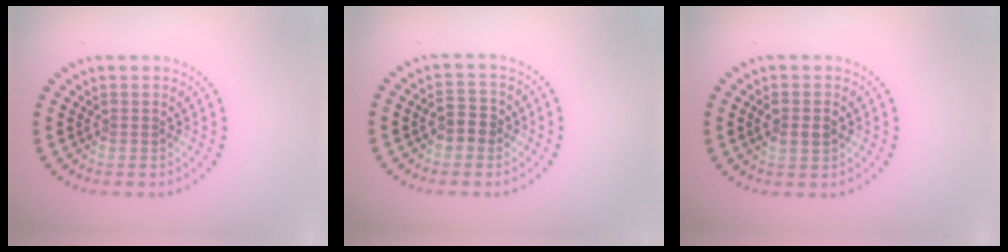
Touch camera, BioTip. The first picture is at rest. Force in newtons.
{"total": 2.4, "press": 2.4, "slide": 0.3}
{"total": 1.9, "press": 1.9, "slide": 0.1}